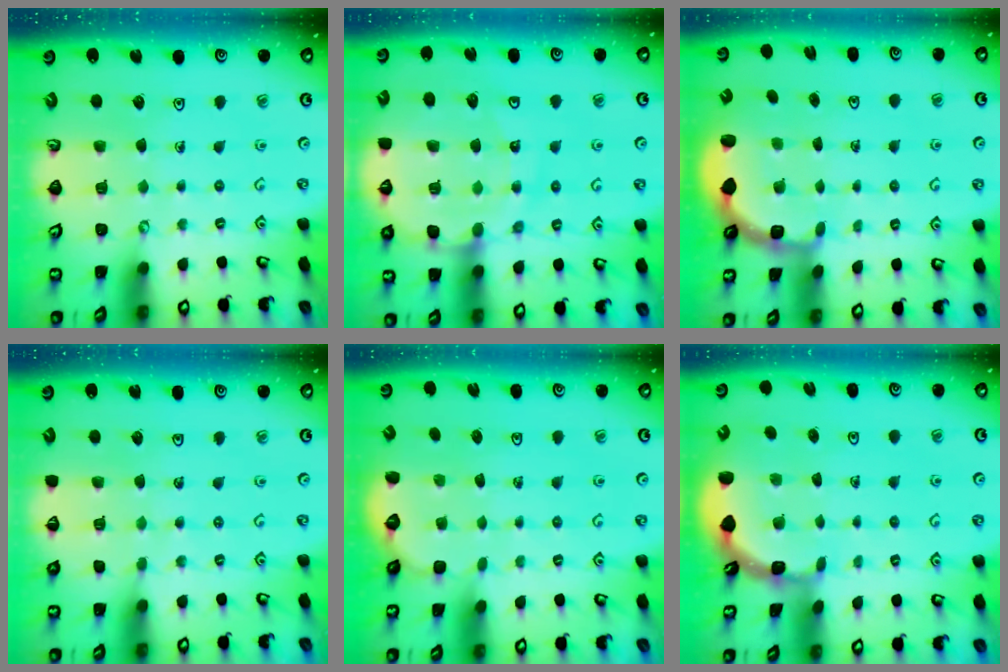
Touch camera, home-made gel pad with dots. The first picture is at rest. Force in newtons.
{"total": 14.3, "press": 14.2, "slide": 2.1}
{"total": 2.7, "press": 2.1, "slide": 1.7}
{"total": 2.5, "press": 2.5, "slide": 0.4}
{"total": 1.6, "press": 0.7, "slide": 1.5}
{"total": 1.5, "press": 1.5, "slide": 0.1}